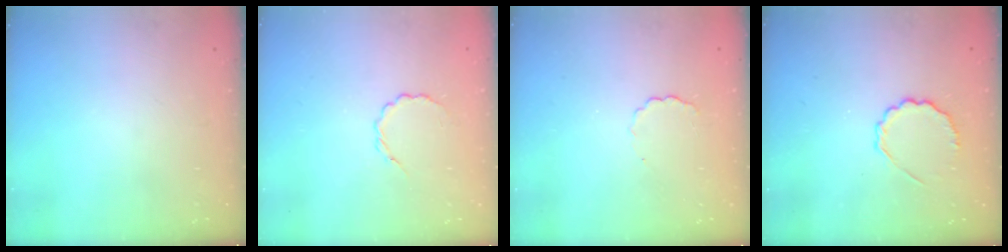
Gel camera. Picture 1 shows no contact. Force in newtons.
{"total": 3.0, "press": 2.8, "slide": 1.0}
{"total": 4.3, "press": 4.2, "slide": 1.0}
{"total": 5.1, "press": 4.8, "slide": 1.8}